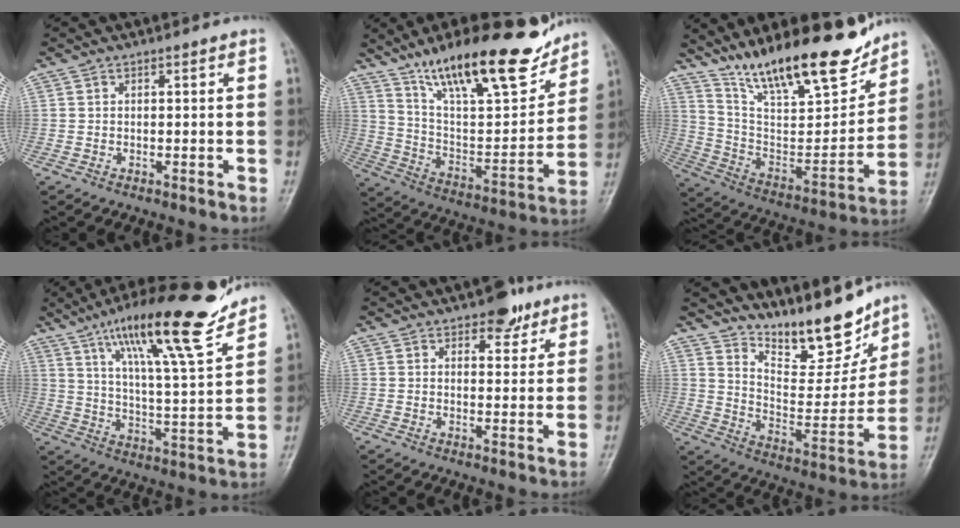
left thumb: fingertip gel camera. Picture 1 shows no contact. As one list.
[{"total": 24.3, "force": [17.0, 7.3, 15.7], "torque": [-0.213, -0.068, 0.287]}, {"total": 23.0, "force": [17.2, 6.8, 13.7], "torque": [-0.184, -0.083, 0.298]}, {"total": 19.8, "force": [14.0, 2.7, 13.8], "torque": [-0.203, -0.065, 0.232]}, {"total": 5.1, "force": [3.5, 2.7, 2.6], "torque": [-0.008, -0.018, 0.048]}, {"total": 17.3, "force": [13.6, 6.0, 8.8], "torque": [-0.087, -0.092, 0.227]}]